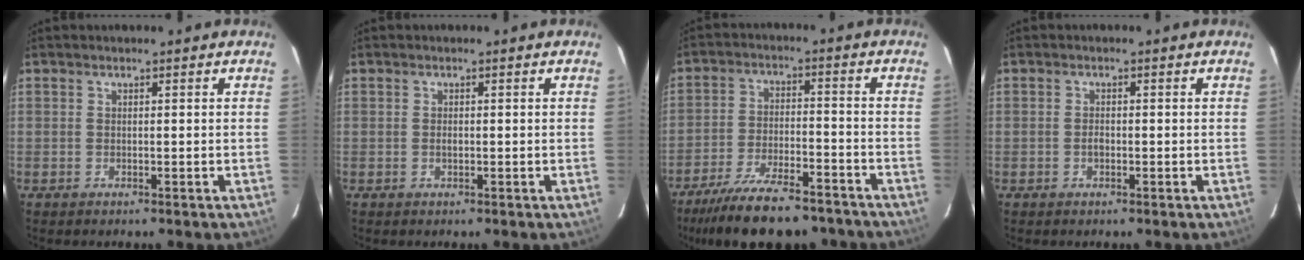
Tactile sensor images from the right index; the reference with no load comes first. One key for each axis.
{"total": 0.8, "fx": -0.1, "fy": 0.5, "fz": 0.6, "tx": -0.010, "ty": 0.000, "tz": -0.002}
{"total": 18.5, "fx": -15.3, "fy": 5.3, "fz": 8.9, "tx": -0.174, "ty": -0.019, "tz": -0.232}
{"total": 1.3, "fx": -0.4, "fy": 0.9, "fz": 0.9, "tx": -0.016, "ty": 0.003, "tz": -0.007}